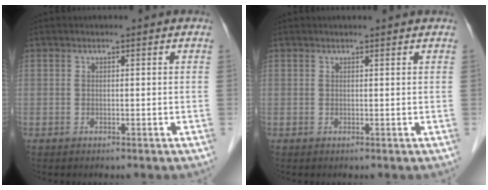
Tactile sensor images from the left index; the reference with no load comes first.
{"total": 1.3, "force": [1.2, 0.0, 0.5], "torque": [-0.008, 0.007, 0.014]}